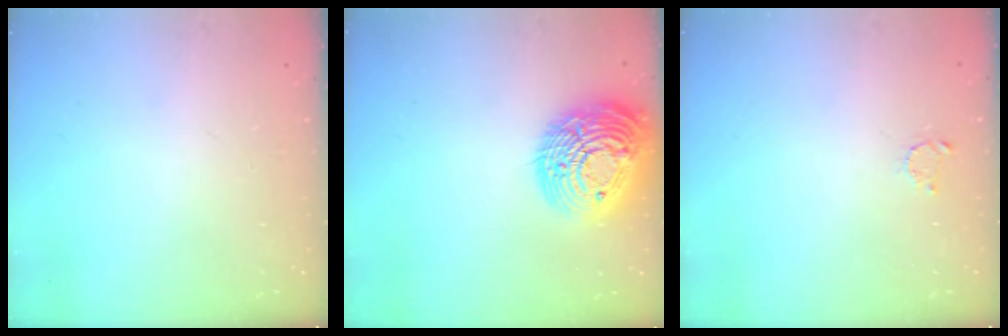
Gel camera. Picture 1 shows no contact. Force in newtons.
{"total": 21.9, "press": 21.8, "slide": 1.9}
{"total": 2.1, "press": 2.1, "slide": 0.3}